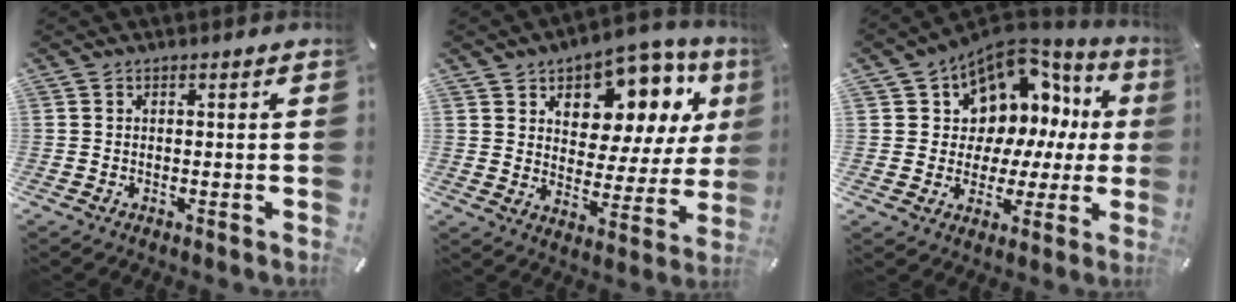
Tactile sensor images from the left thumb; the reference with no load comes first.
{"total": 11.7, "force": [7.4, 7.7, 4.7], "torque": [-0.064, -0.070, 0.130]}
{"total": 10.8, "force": [5.6, 8.6, 3.2], "torque": [-0.051, -0.068, 0.103]}